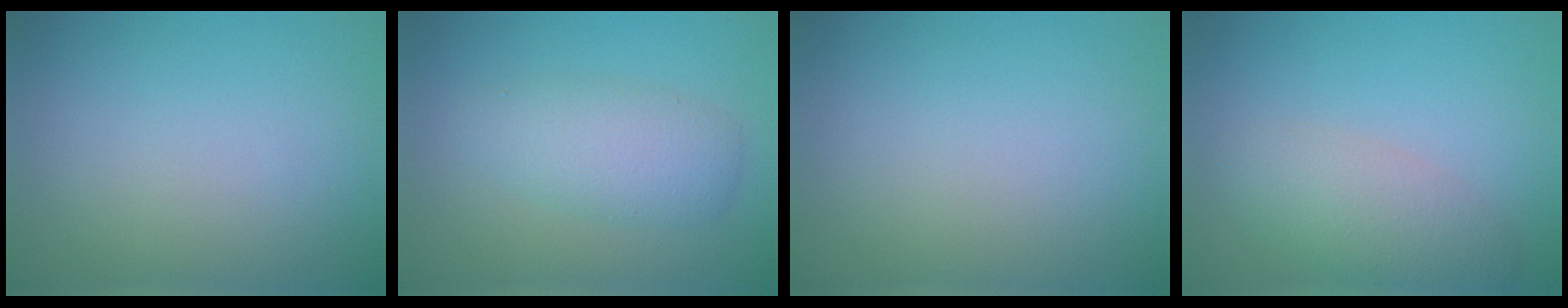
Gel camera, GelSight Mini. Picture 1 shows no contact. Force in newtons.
{"total": 2.9, "press": 2.9, "slide": 0.2}
{"total": 0.0}
{"total": 3.8, "press": 3.8, "slide": 0.3}